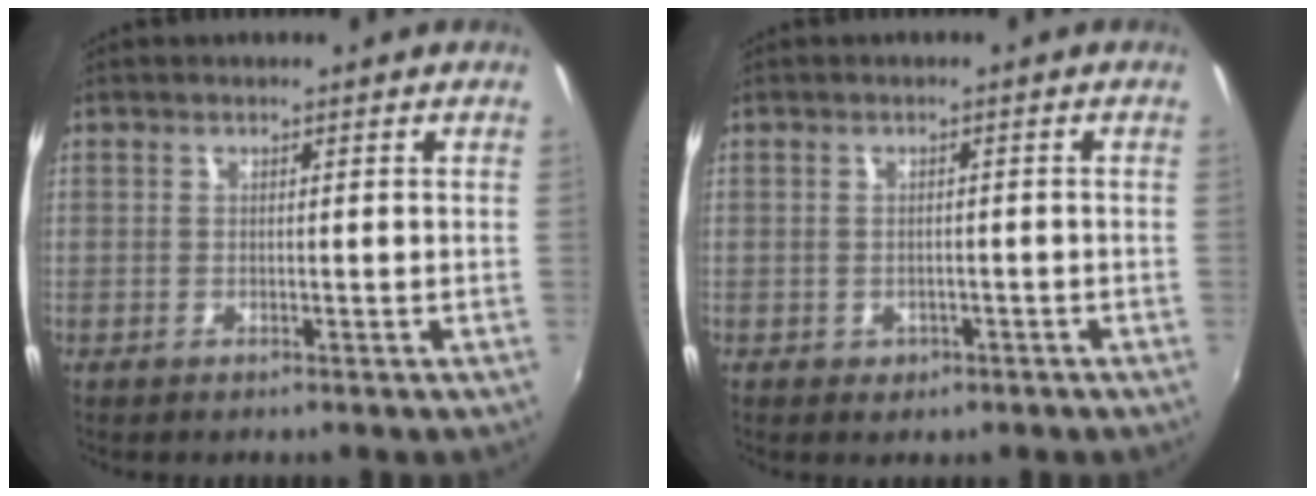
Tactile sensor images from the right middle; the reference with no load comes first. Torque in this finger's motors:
{"motor_torque": [-0.15, 0.05, -0.01, -0.01]}